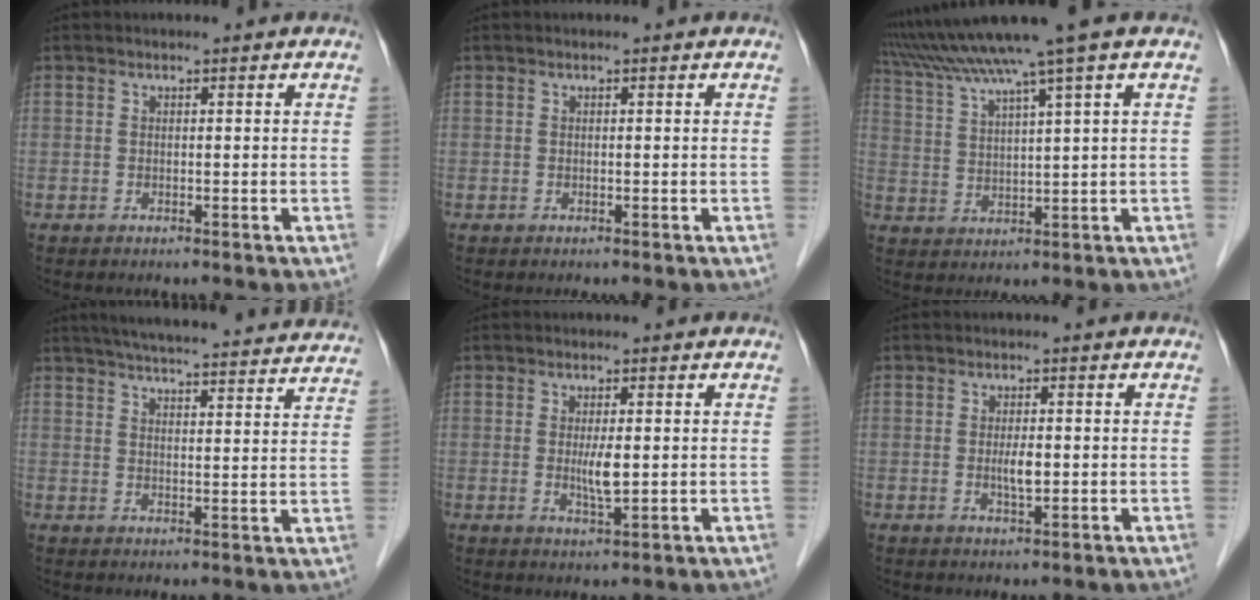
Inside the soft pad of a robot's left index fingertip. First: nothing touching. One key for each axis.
{"total": 0.0}
{"total": 11.3, "fx": 8.7, "fy": -2.5, "fz": 6.8, "tx": -0.121, "ty": 0.016, "tz": 0.149}
{"total": 26.2, "fx": 24.2, "fy": 2.3, "fz": 9.8, "tx": -0.152, "ty": -0.010, "tz": 0.301}
{"total": 3.3, "fx": 0.1, "fy": 0.5, "fz": 3.2, "tx": -0.061, "ty": -0.006, "tz": 0.003}
{"total": 2.7, "fx": -0.3, "fy": 0.7, "fz": 2.6, "tx": -0.052, "ty": -0.001, "tz": -0.003}